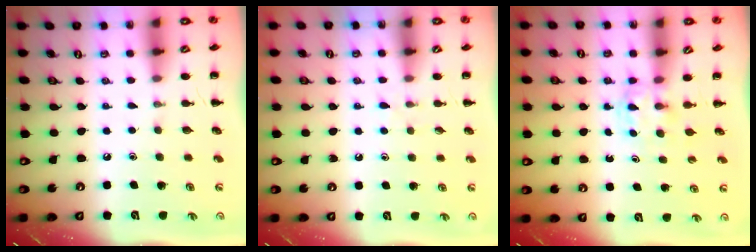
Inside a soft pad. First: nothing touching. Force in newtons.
{"total": 3.4, "press": 3.0, "slide": 1.6}
{"total": 2.6, "press": 2.4, "slide": 1.1}